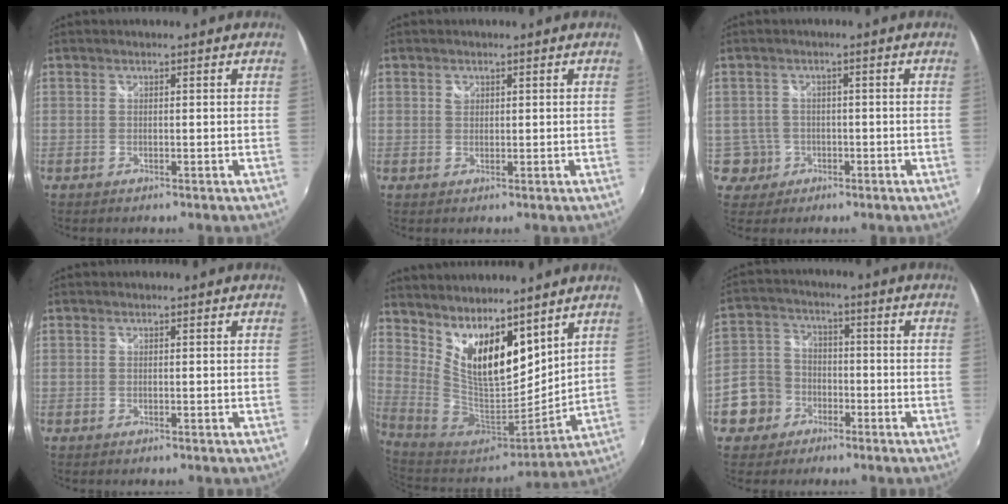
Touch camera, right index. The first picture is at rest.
{"total": 1.2, "force": [0.5, 1.0, 0.4], "torque": [-0.005, 0.003, 0.007]}
{"total": 4.4, "force": [-1.3, 4.2, 0.0], "torque": [-0.006, 0.016, -0.017]}
{"total": 0.0}
{"total": 15.6, "force": [9.6, 6.4, 10.5], "torque": [-0.193, -0.008, 0.184]}
{"total": 9.9, "force": [-4.6, 8.3, 2.6], "torque": [-0.085, 0.026, -0.080]}